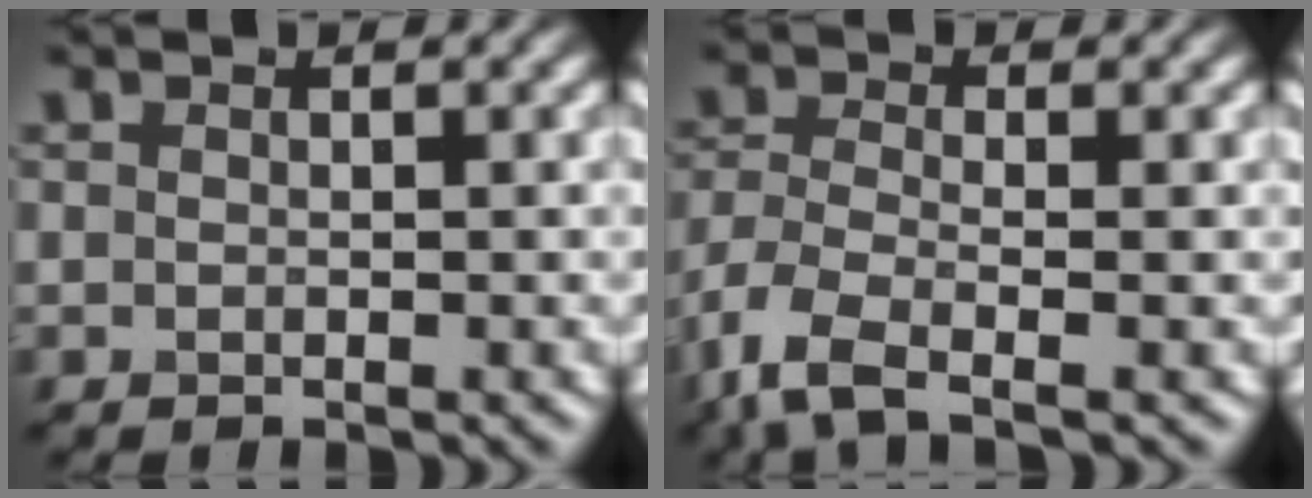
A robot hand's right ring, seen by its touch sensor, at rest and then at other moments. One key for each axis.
{"total": 5.3, "fx": -3.3, "fy": 1.8, "fz": 3.7, "tx": -0.089, "ty": -0.012, "tz": -0.082}